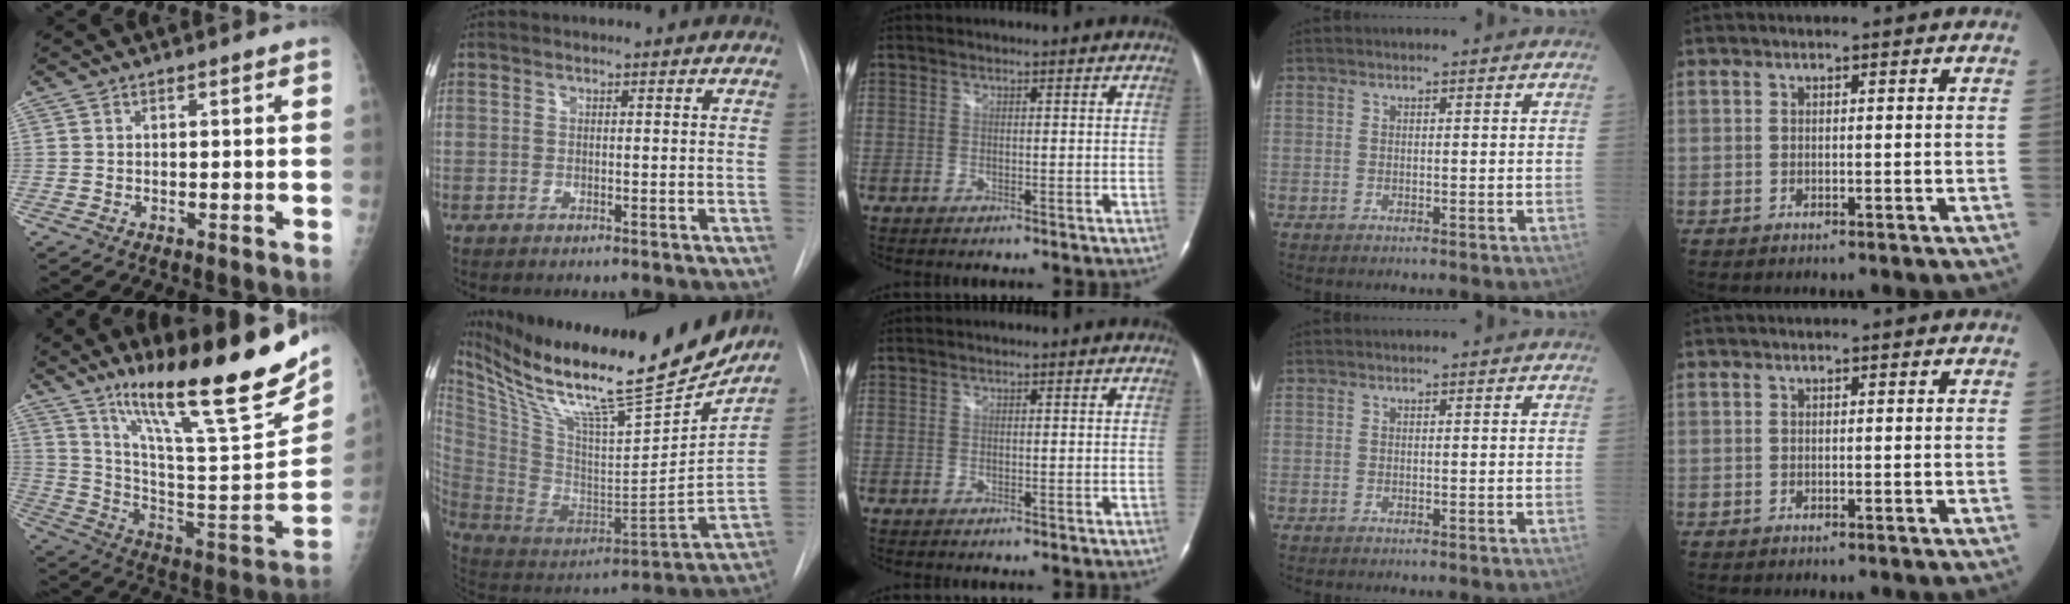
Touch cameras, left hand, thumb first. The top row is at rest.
{"thumb": {"total": 27.7, "force": [18.2, 4.3, 20.5], "torque": [-0.302, -0.071, 0.306]}, "index": {"total": 29.3, "force": [24.4, 2.9, 16.0], "torque": [-0.290, -0.051, 0.389]}}